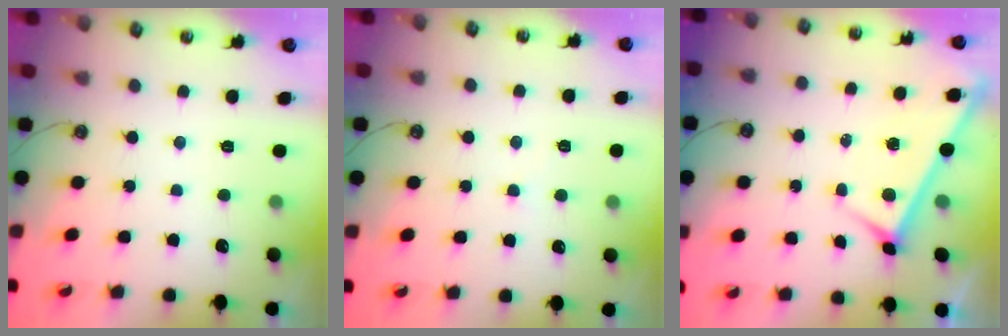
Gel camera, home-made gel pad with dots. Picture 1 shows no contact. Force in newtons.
{"total": 1.4, "press": 1.4, "slide": 0.3}
{"total": 3.0, "press": 3.0, "slide": 0.3}